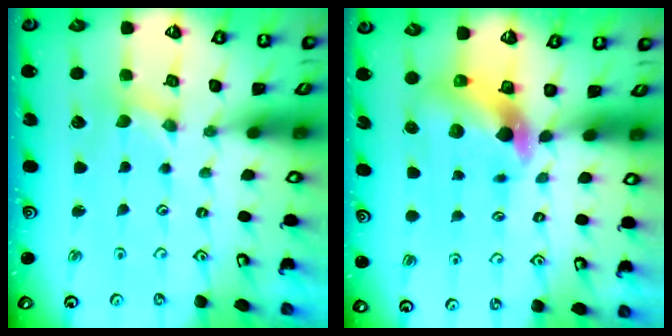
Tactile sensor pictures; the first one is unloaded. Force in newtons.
{"total": 6.3, "press": 6.3, "slide": 0.9}